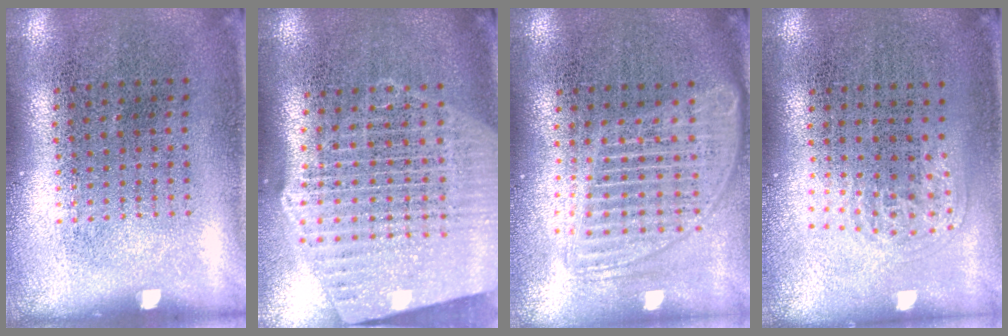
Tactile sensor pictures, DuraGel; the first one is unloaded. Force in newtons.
{"total": 2.7, "press": 2.3, "slide": 1.4}
{"total": 1.8, "press": 1.5, "slide": 0.9}
{"total": 1.0, "press": 0.6, "slide": 0.8}